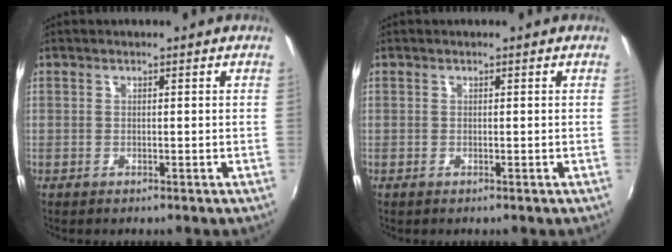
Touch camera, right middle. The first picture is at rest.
{"total": 0.0}